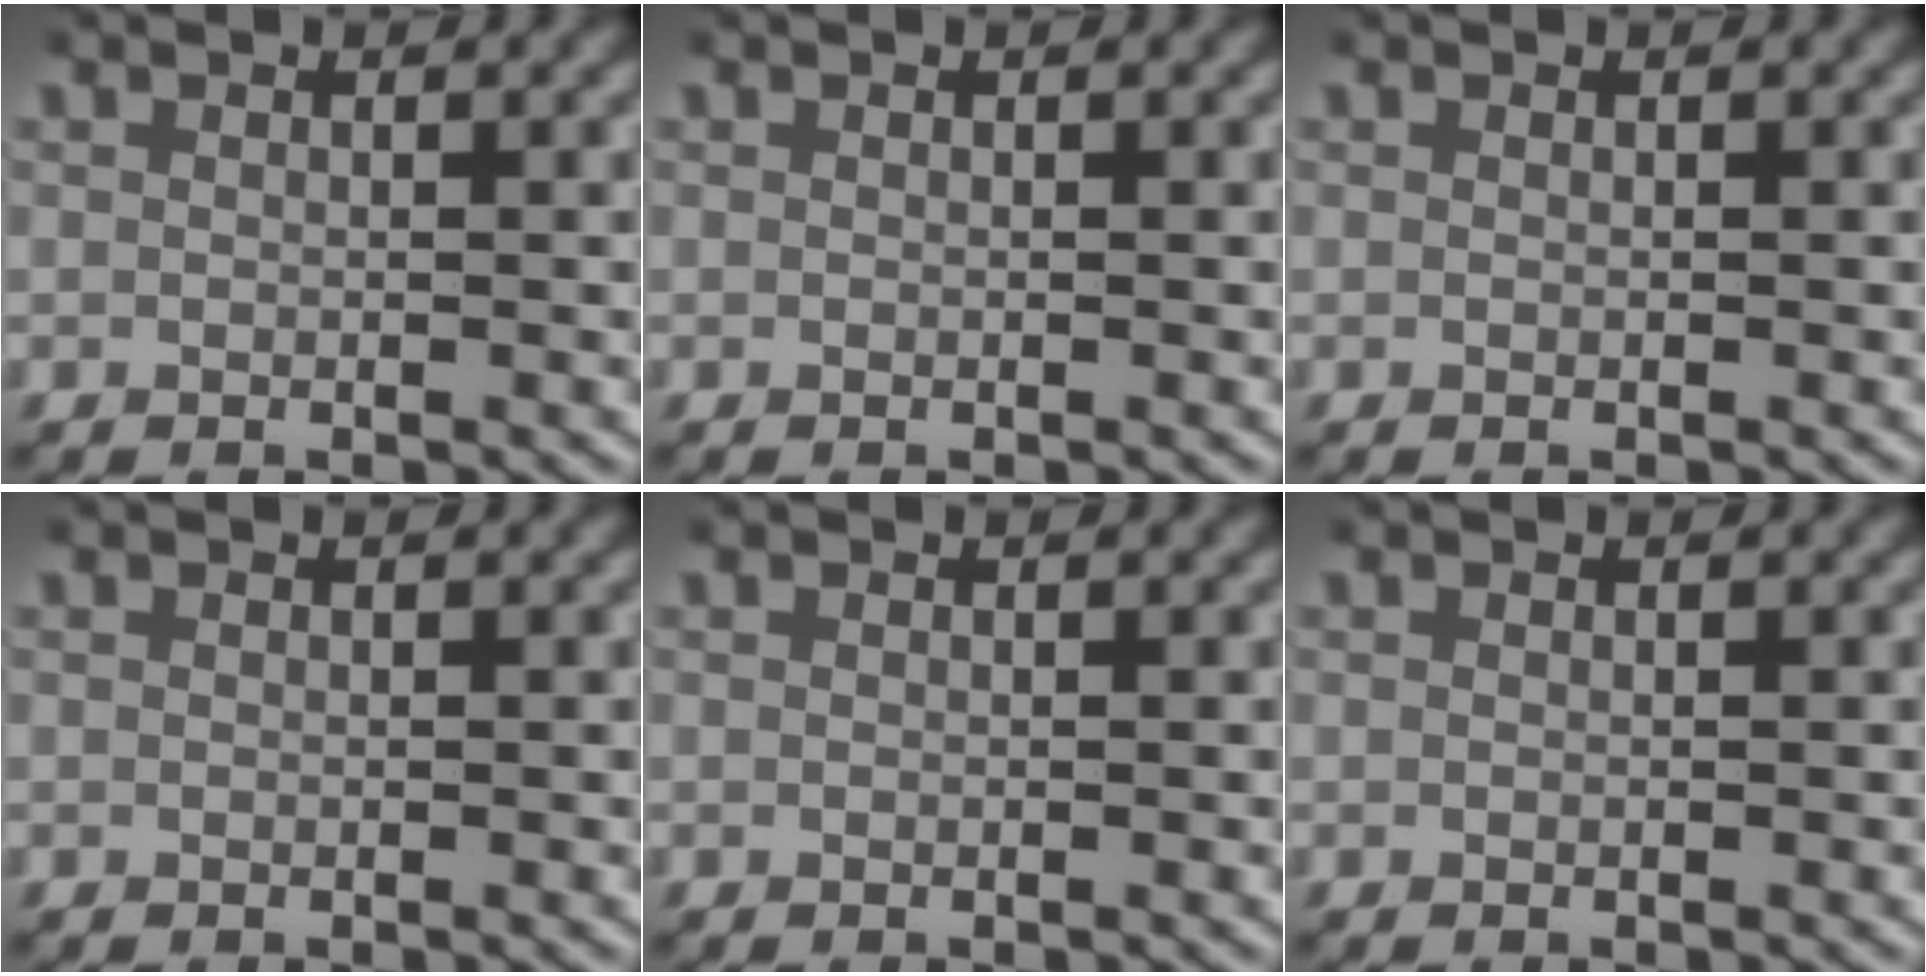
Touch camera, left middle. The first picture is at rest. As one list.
[{"total": 0.0}, {"total": 0.0}, {"total": 0.0}, {"total": 0.0}, {"total": 0.0}]